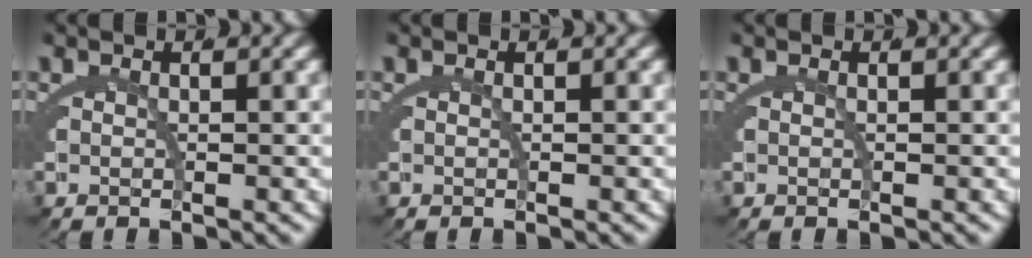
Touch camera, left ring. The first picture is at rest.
{"total": 0.0}
{"total": 0.0}